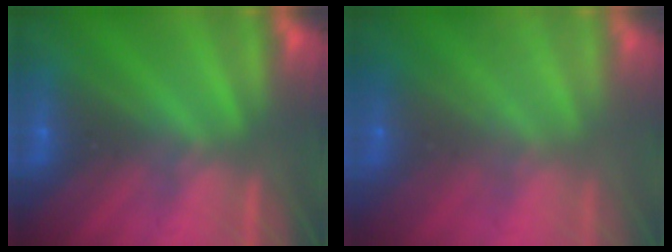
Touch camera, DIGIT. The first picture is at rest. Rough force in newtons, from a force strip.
{"total": 8.3}